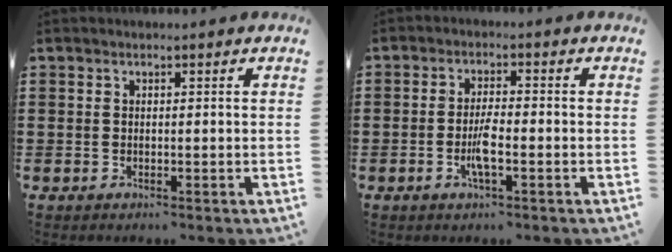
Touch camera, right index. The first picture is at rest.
{"total": 3.7, "force": [-1.2, 0.7, 3.4], "torque": [-0.072, -0.005, -0.026]}